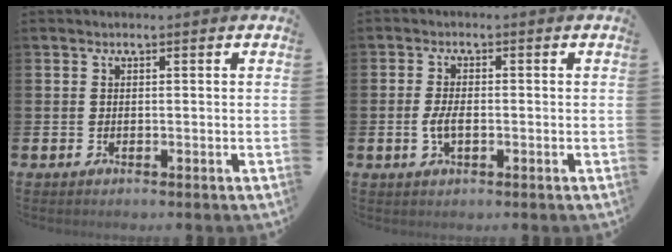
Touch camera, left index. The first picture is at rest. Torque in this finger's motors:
{"motor_torque": [0.65, 0.10, 0.08, 0.12]}